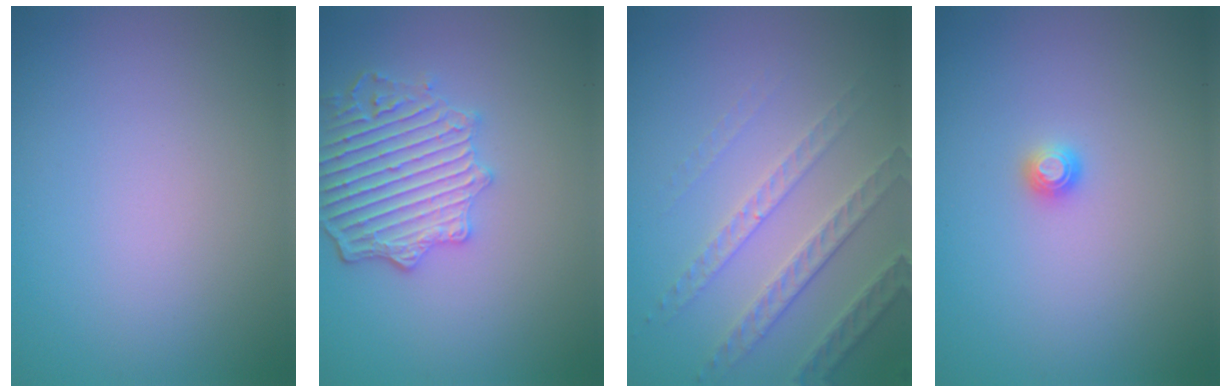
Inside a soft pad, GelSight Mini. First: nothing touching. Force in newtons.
{"total": 5.3, "press": 4.5, "slide": 2.7}
{"total": 3.4, "press": 3.2, "slide": 1.1}
{"total": 1.0, "press": 1.0, "slide": 0.1}